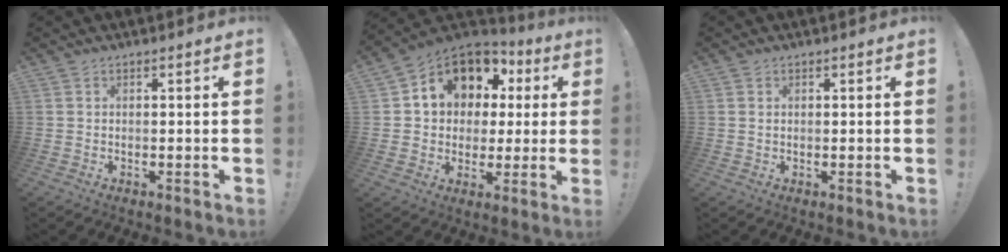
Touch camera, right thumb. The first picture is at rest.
{"total": 11.9, "force": [4.8, 9.7, 5.0], "torque": [-0.075, -0.030, 0.100]}
{"total": 0.6, "force": [0.3, 0.4, 0.3], "torque": [0.002, -0.001, 0.004]}